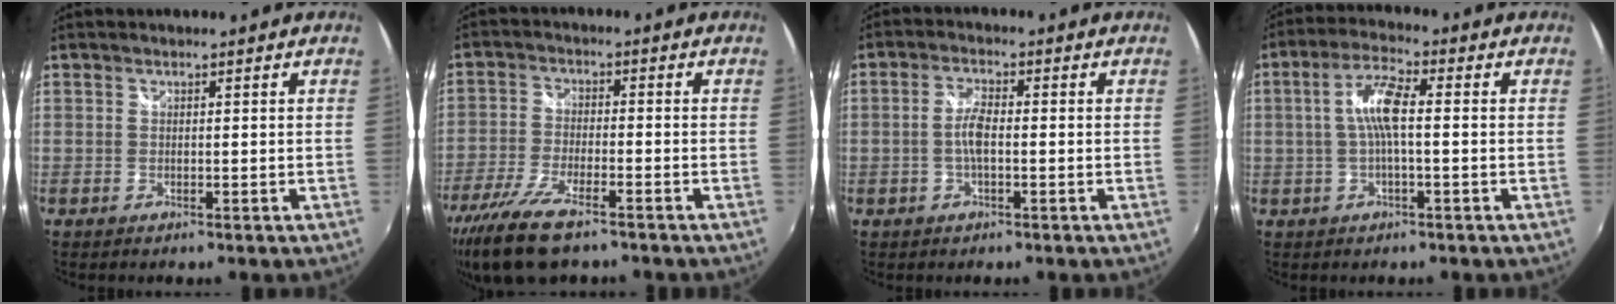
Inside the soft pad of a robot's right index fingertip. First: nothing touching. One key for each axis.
{"total": 12.4, "fx": -8.9, "fy": 3.5, "fz": 7.8, "tx": -0.181, "ty": -0.037, "tz": -0.171}
{"total": 4.1, "fx": -0.7, "fy": 1.3, "fz": 3.8, "tx": -0.078, "ty": 0.005, "tz": -0.012}
{"total": 6.6, "fx": -0.1, "fy": 1.2, "fz": 6.5, "tx": -0.133, "ty": 0.011, "tz": -0.002}